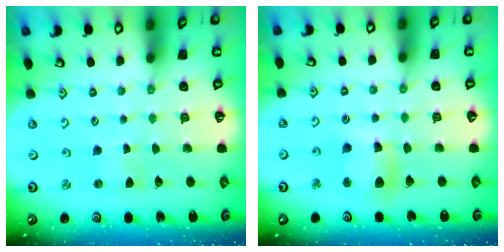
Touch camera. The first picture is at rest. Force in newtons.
{"total": 10.9, "press": 10.8, "slide": 1.5}